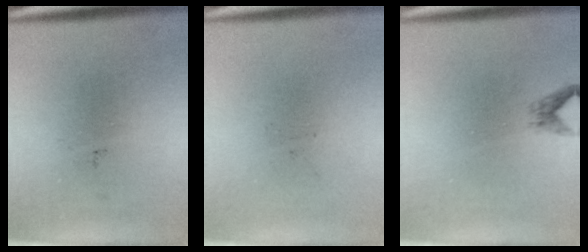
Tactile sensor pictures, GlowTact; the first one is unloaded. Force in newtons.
{"total": 0.0}
{"total": 1.1}